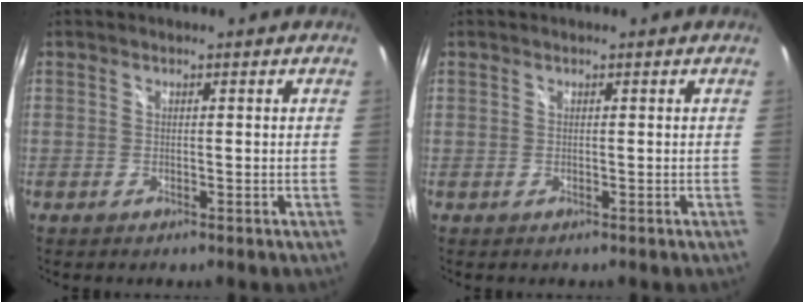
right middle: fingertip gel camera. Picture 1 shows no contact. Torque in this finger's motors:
{"motor_torque": [-0.86, 0.38, -0.21, -0.11]}